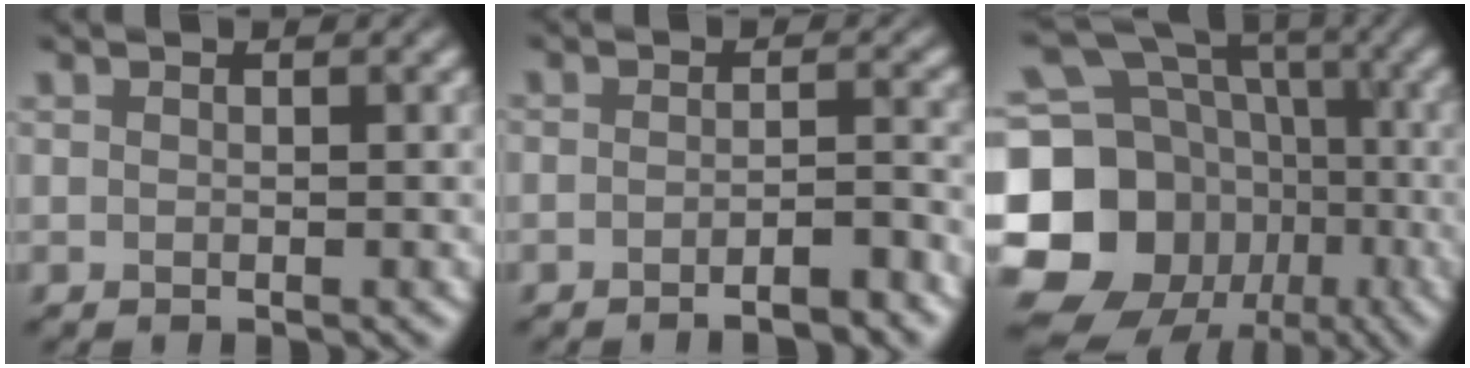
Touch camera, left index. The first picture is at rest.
{"total": 2.5, "force": [-2.0, 0.3, 1.4], "torque": [-0.015, 0.003, -0.036]}
{"total": 19.1, "force": [-5.7, 16.2, 8.2], "torque": [-0.191, -0.001, -0.114]}